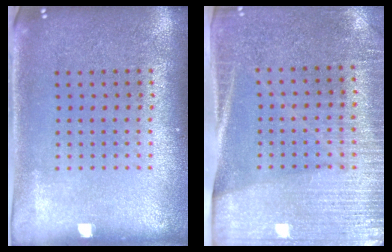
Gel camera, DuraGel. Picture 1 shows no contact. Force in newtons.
{"total": 3.1, "press": 2.8, "slide": 1.3}